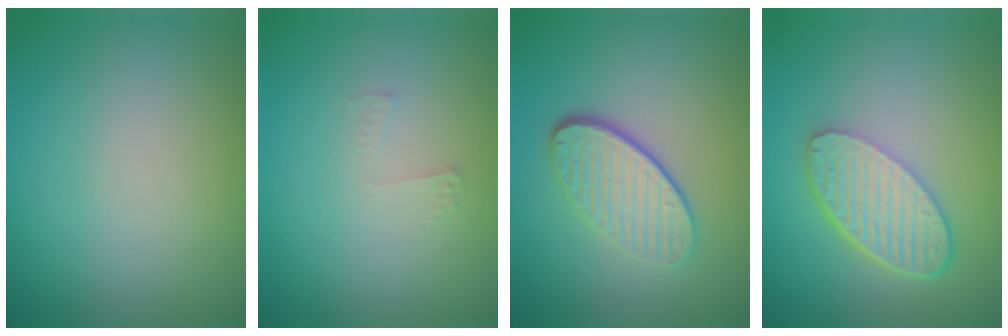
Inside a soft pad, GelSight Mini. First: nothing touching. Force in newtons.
{"total": 0.7, "press": 0.7, "slide": 0.1}
{"total": 4.3, "press": 3.2, "slide": 2.8}
{"total": 5.6, "press": 4.2, "slide": 3.7}